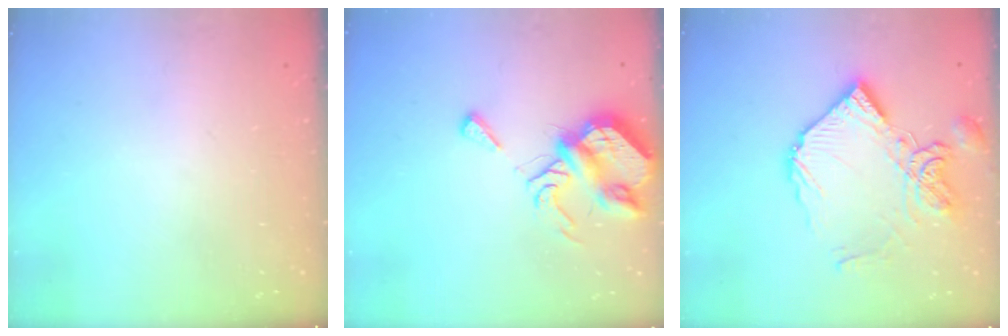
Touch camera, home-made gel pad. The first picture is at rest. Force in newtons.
{"total": 8.5, "press": 8.4, "slide": 1.0}
{"total": 15.1, "press": 15.0, "slide": 1.3}